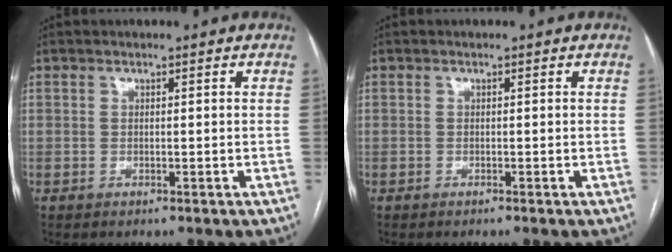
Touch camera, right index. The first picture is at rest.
{"total": 0.0}